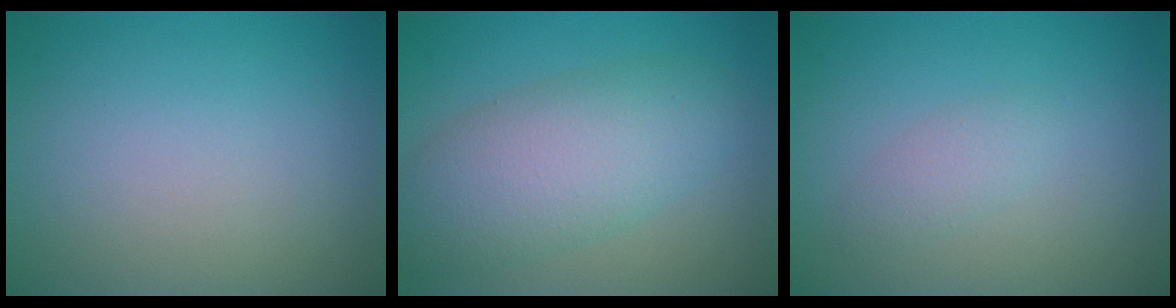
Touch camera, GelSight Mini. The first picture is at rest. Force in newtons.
{"total": 6.5, "press": 6.5, "slide": 0.3}
{"total": 1.4, "press": 1.4, "slide": 0.1}